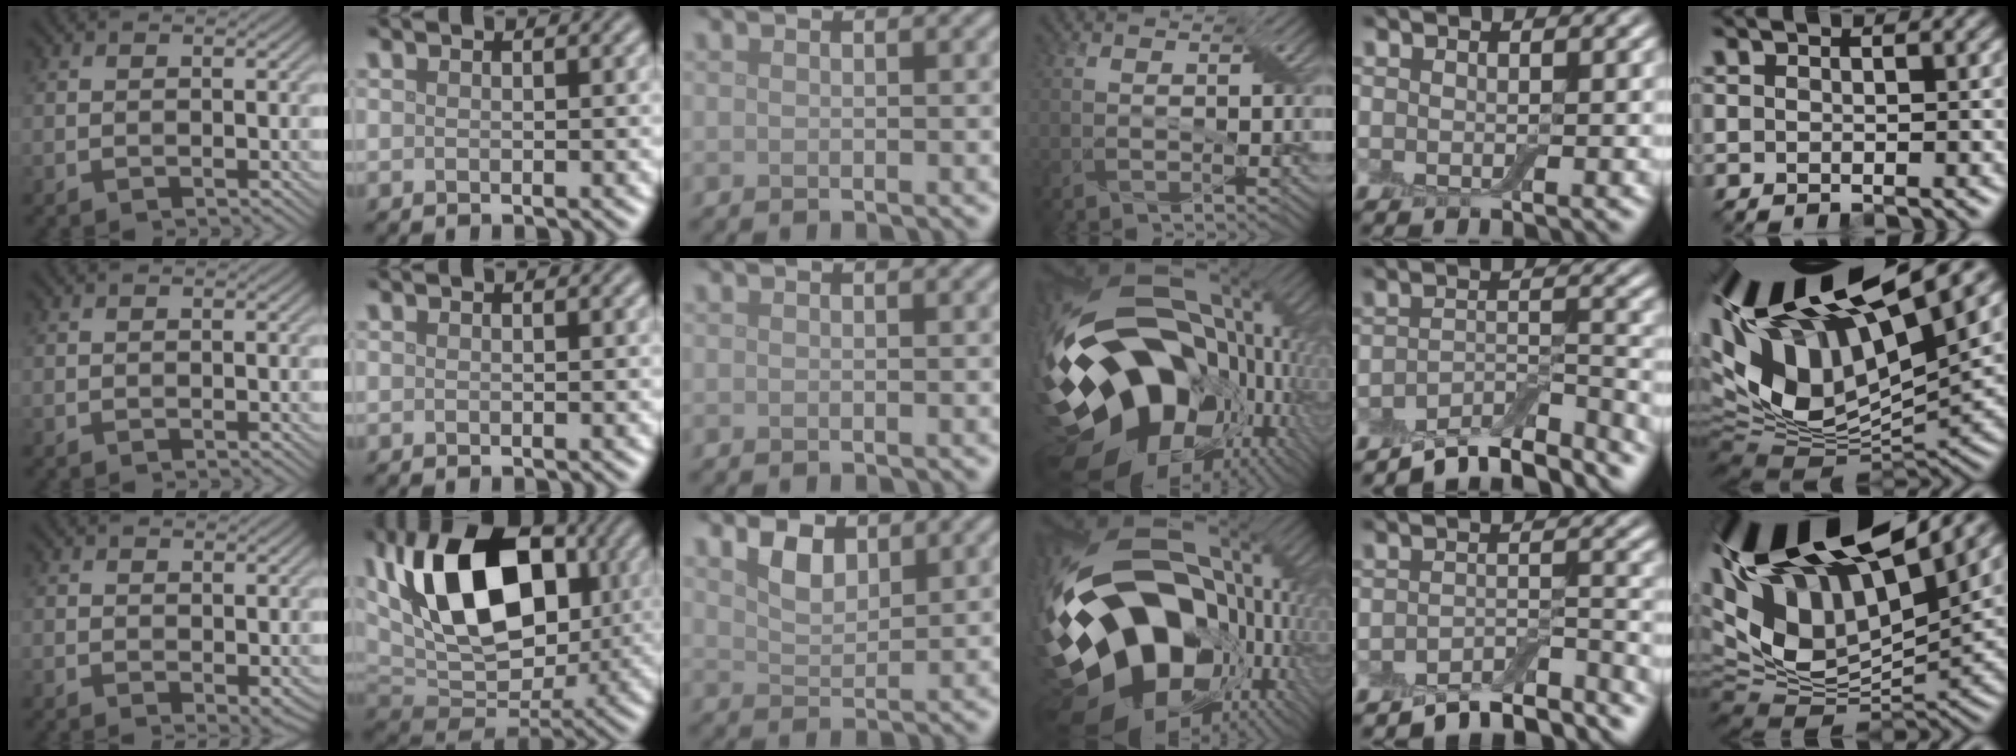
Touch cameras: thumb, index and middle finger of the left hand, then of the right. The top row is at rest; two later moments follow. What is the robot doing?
{"motion": "wrap", "object": "cling film"}